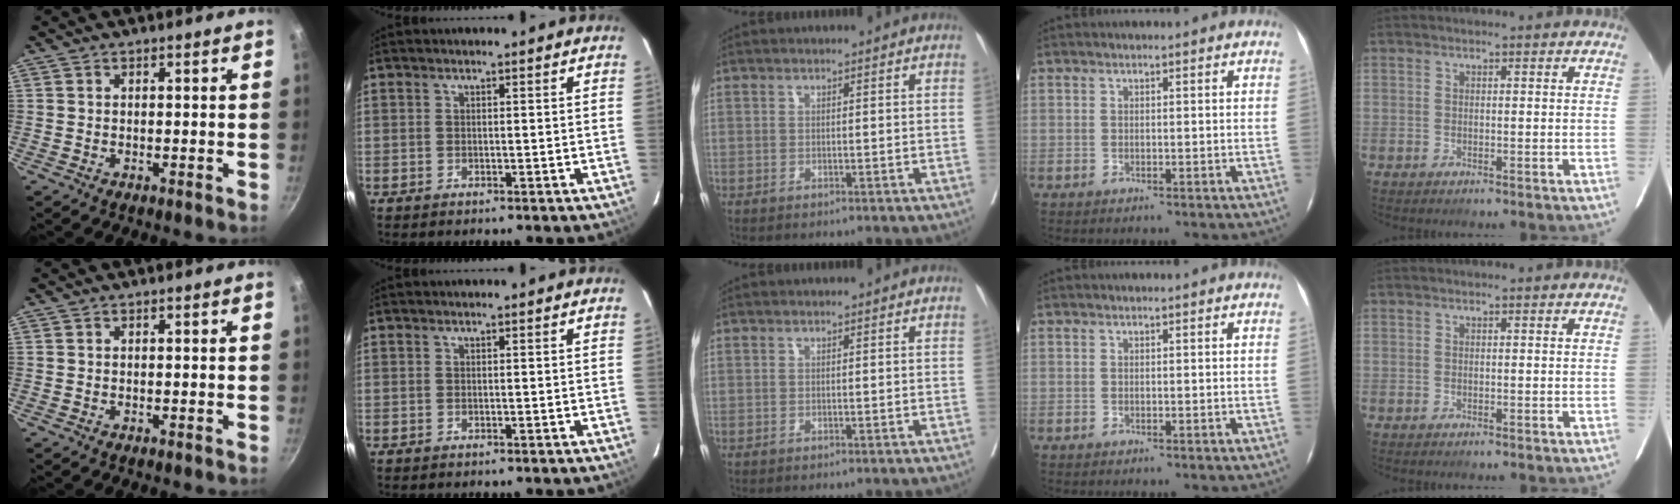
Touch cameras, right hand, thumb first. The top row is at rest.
{}